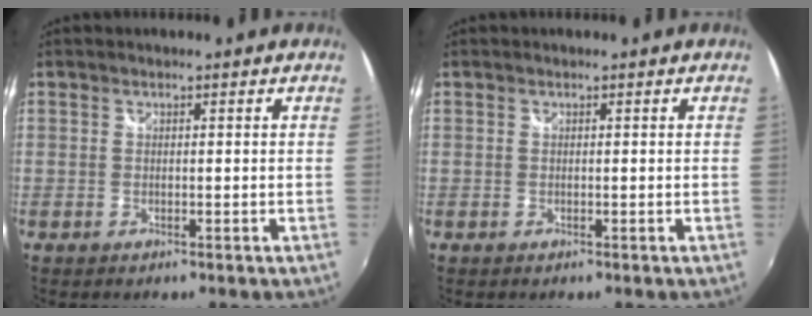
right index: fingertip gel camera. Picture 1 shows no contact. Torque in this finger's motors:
{"motor_torque": [0.37, 0.41, 0.00, 0.00]}